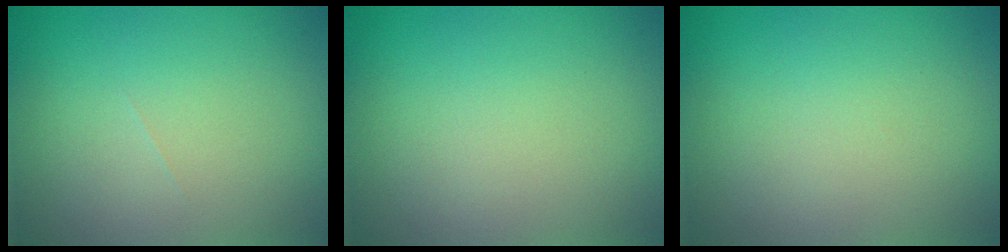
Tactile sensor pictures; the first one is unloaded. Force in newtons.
{"total": 0.0}
{"total": 0.0}